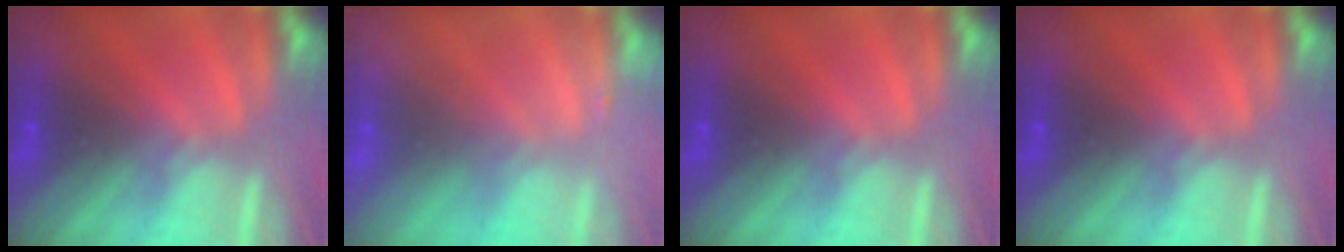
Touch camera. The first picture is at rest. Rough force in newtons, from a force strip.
{"total": 2.3}
{"total": 0.0}
{"total": 0.0}